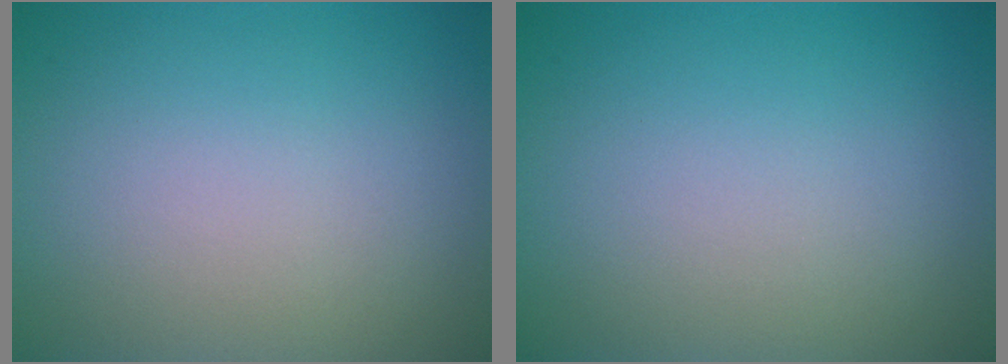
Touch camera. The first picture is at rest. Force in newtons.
{"total": 0.0}